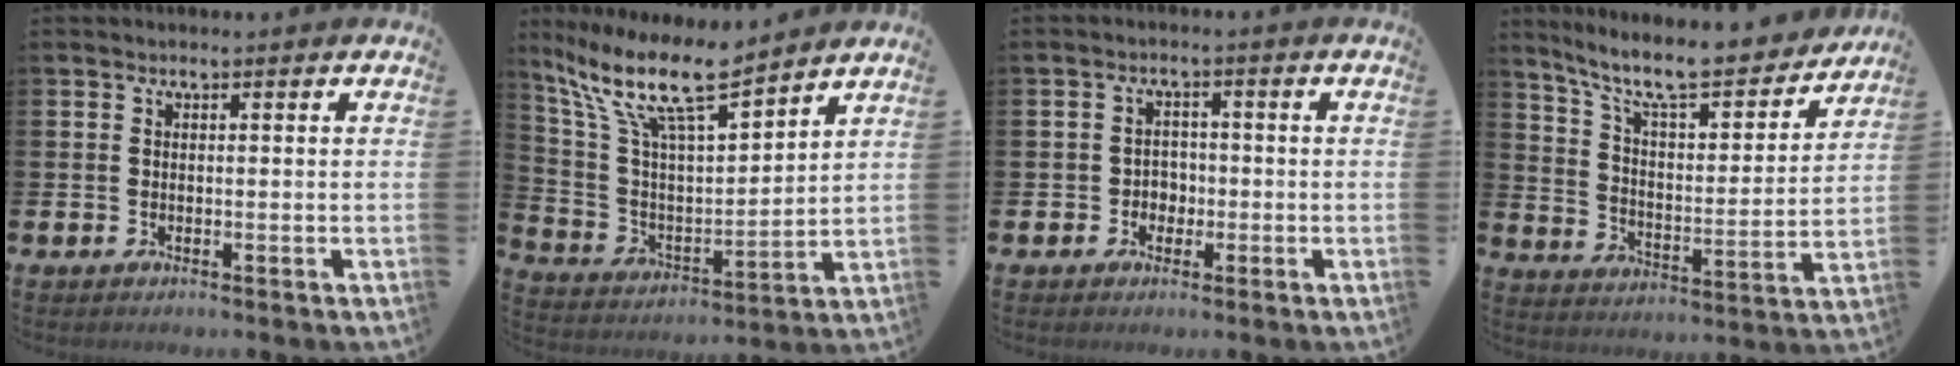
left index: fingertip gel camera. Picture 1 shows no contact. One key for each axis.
{"total": 12.3, "fx": 9.7, "fy": 2.5, "fz": 7.2, "tx": -0.179, "ty": -0.050, "tz": 0.168}
{"total": 2.4, "fx": -0.8, "fy": 2.1, "fz": 0.7, "tx": -0.018, "ty": 0.007, "tz": -0.021}
{"total": 10.5, "fx": 9.2, "fy": 2.0, "fz": 4.5, "tx": -0.113, "ty": -0.063, "tz": 0.156}